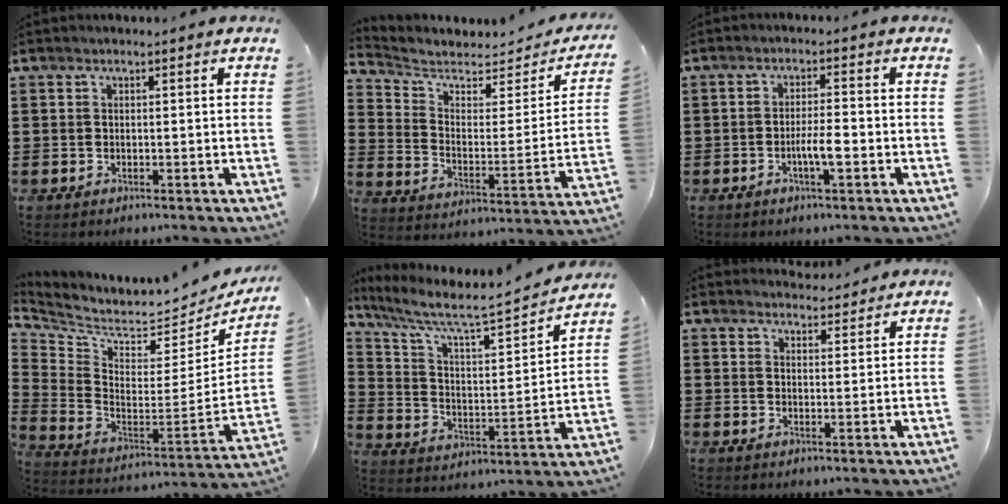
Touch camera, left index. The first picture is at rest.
{"total": 5.0, "force": [4.2, 2.1, 1.9], "torque": [-0.065, -0.026, 0.068]}
{"total": 4.1, "force": [-1.3, 0.7, 3.8], "torque": [-0.073, 0.000, -0.026]}
{"total": 4.2, "force": [3.2, 1.9, 2.0], "torque": [-0.063, -0.047, 0.048]}
{"total": 6.3, "force": [5.3, 0.6, 3.3], "torque": [-0.094, -0.045, 0.081]}
{"total": 3.0, "force": [2.9, 0.5, 0.1], "torque": [-0.001, -0.012, 0.054]}